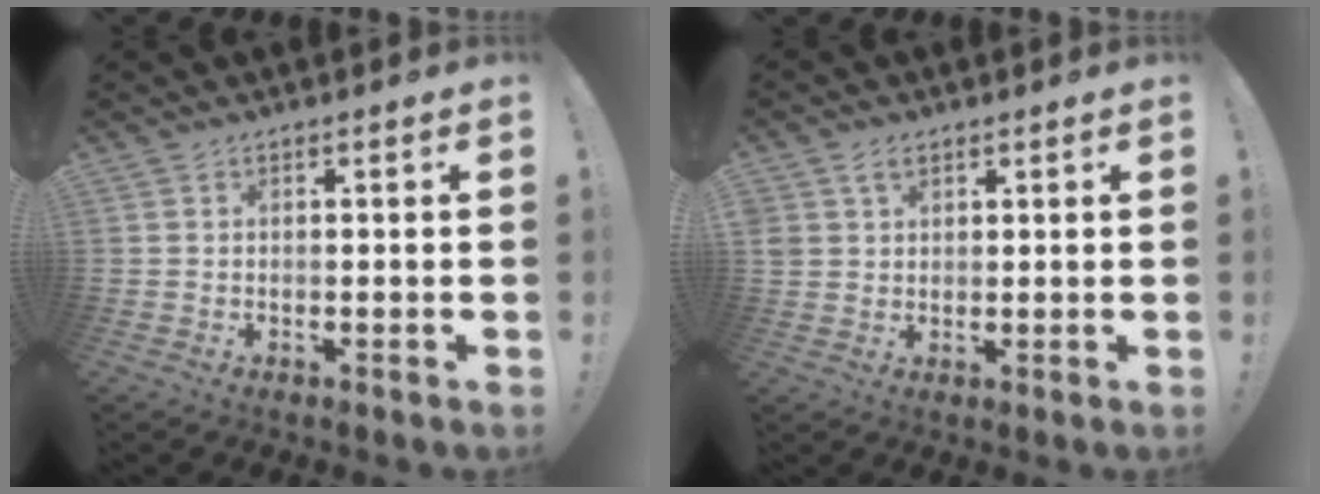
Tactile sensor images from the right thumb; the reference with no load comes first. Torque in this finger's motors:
{"motor_torque": [-0.37, 0.84, 0.17, 0.71, 0.19]}